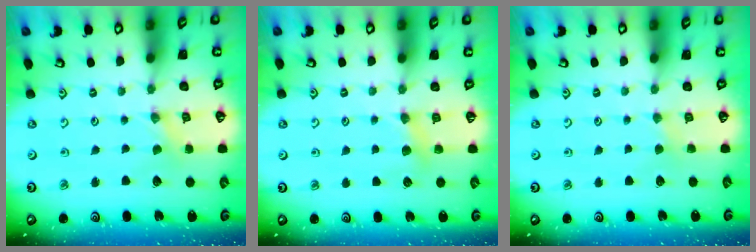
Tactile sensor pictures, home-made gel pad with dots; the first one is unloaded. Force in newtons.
{"total": 6.1, "press": 6.1, "slide": 0.5}
{"total": 2.0, "press": 2.0, "slide": 0.3}